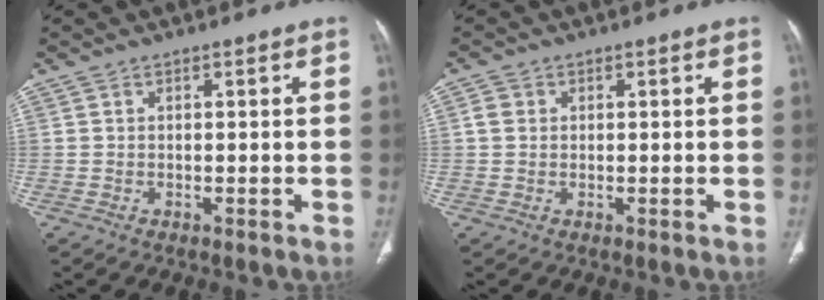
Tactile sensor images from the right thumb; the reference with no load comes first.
{"total": 2.0, "force": [0.3, 1.8, 0.9], "torque": [-0.011, 0.006, 0.003]}